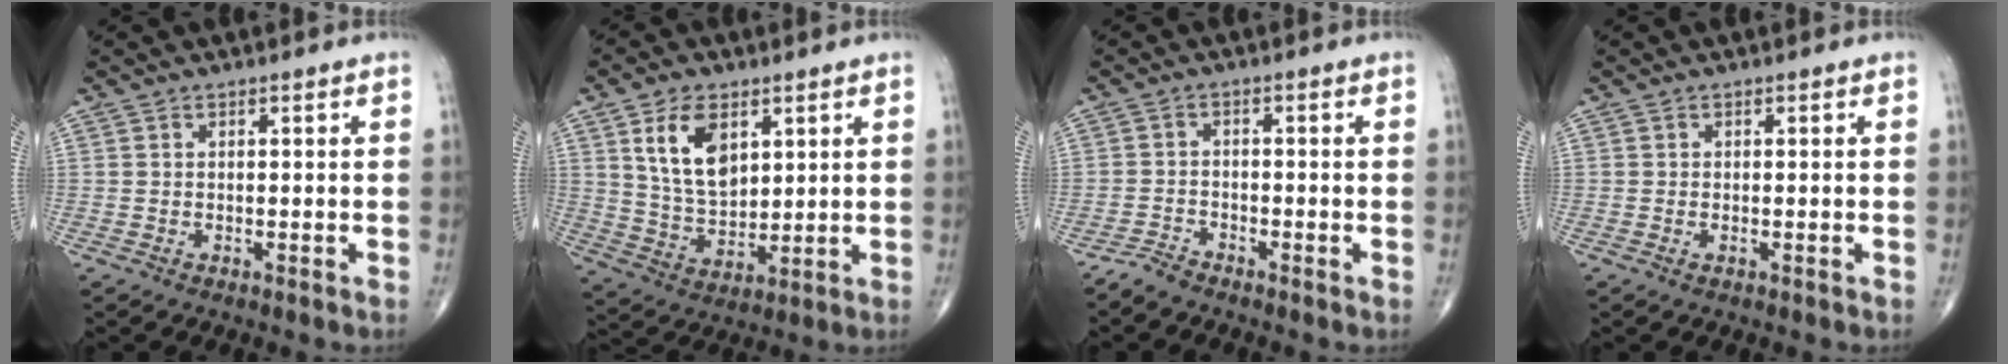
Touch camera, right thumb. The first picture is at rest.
{"total": 11.3, "force": [4.5, 6.8, 7.8], "torque": [-0.121, -0.023, 0.094]}
{"total": 2.4, "force": [-2.3, 0.3, 0.4], "torque": [-0.007, -0.004, -0.053]}
{"total": 0.0}